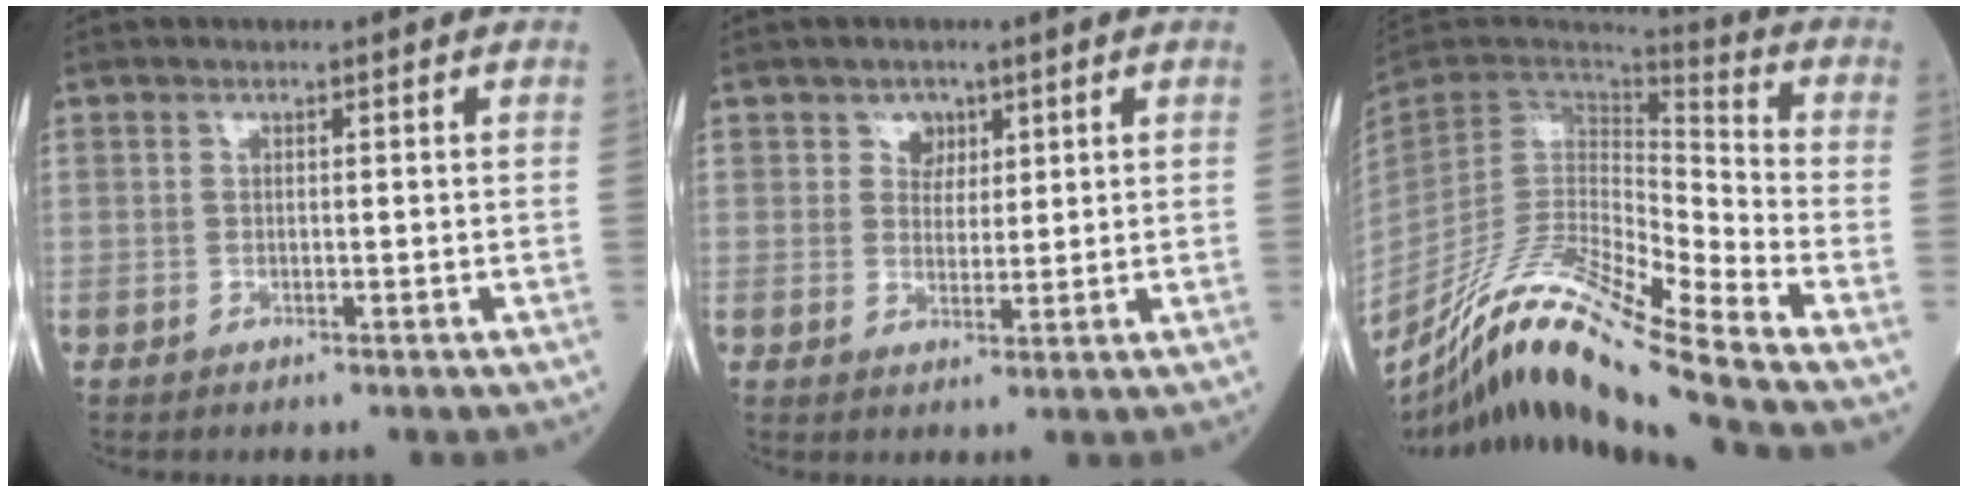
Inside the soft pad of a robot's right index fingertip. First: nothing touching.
{"total": 2.9, "force": [1.6, 2.4, 0.8], "torque": [-0.007, 0.002, 0.024]}
{"total": 18.8, "force": [-15.3, -1.0, 10.8], "torque": [-0.214, -0.005, -0.283]}